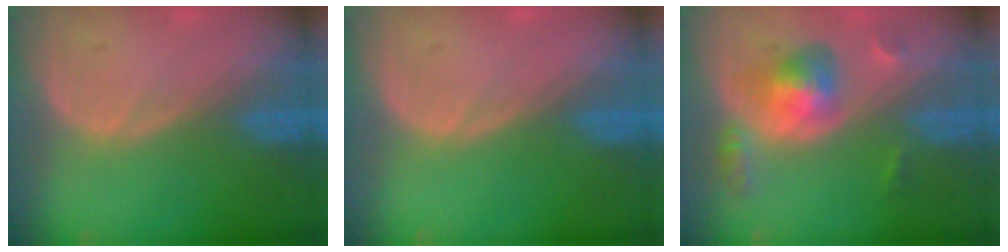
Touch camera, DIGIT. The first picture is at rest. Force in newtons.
{"total": 0.0}
{"total": 5.9, "press": 5.6, "slide": 1.8}